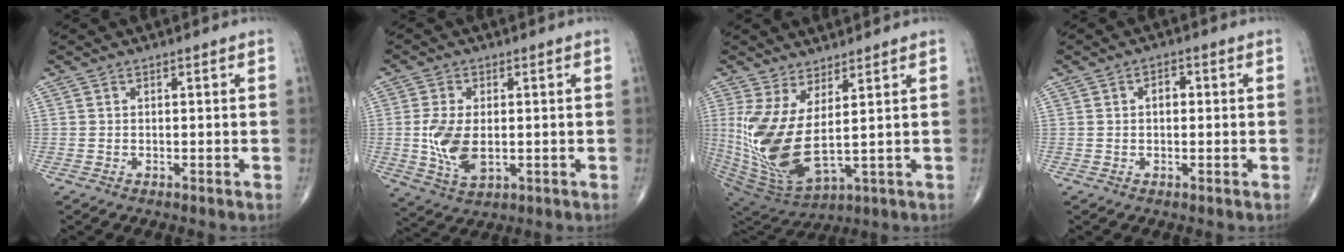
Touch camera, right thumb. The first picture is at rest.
{"total": 8.9, "force": [-0.4, 5.0, 7.3], "torque": [-0.148, -0.009, 0.000]}
{"total": 14.3, "force": [2.1, 5.2, 13.2], "torque": [-0.293, -0.036, 0.064]}
{"total": 2.6, "force": [0.3, 1.7, 2.0], "torque": [-0.027, 0.010, 0.004]}